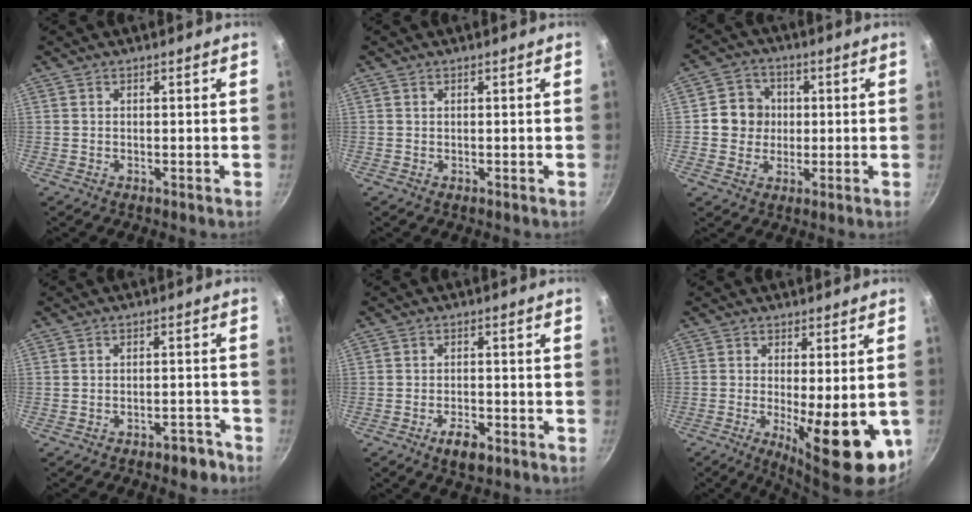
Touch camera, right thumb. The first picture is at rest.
{"total": 0.0}
{"total": 7.4, "force": [0.5, 7.0, 2.5], "torque": [-0.003, 0.008, -0.003]}
{"total": 4.2, "force": [-3.1, 2.1, 2.0], "torque": [-0.008, 0.040, -0.024]}
{"total": 4.7, "force": [-2.8, 2.2, 3.2], "torque": [-0.045, 0.016, -0.045]}
{"total": 15.1, "force": [-3.6, 4.9, 13.8], "torque": [-0.178, -0.015, -0.039]}